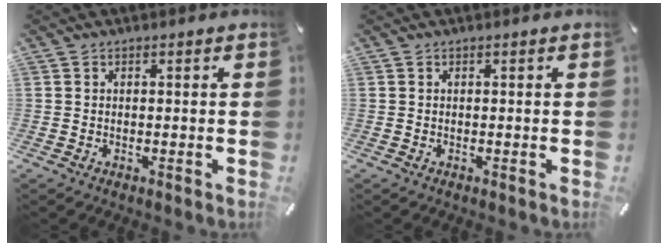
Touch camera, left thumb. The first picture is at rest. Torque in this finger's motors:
{"motor_torque": [0.00, 0.00, 0.01, 0.00, 0.00]}